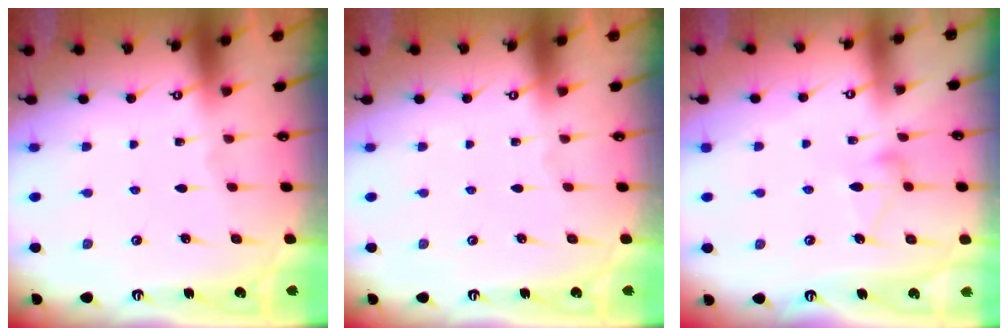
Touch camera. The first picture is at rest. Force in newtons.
{"total": 0.0}
{"total": 7.5, "press": 7.5, "slide": 0.3}